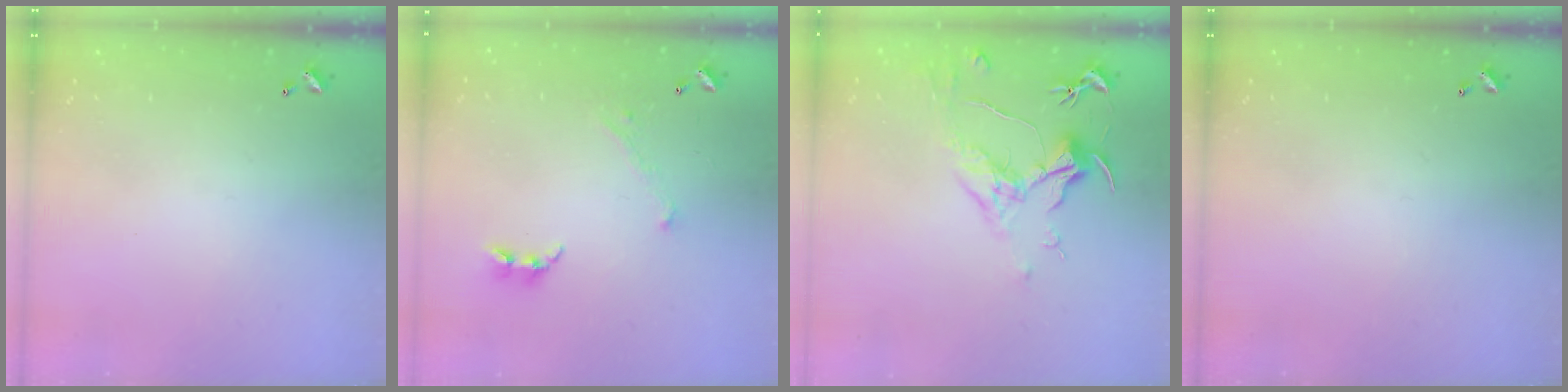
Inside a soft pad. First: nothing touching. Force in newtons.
{"total": 1.7, "press": 1.6, "slide": 0.5}
{"total": 1.5, "press": 1.3, "slide": 0.8}
{"total": 0.0}